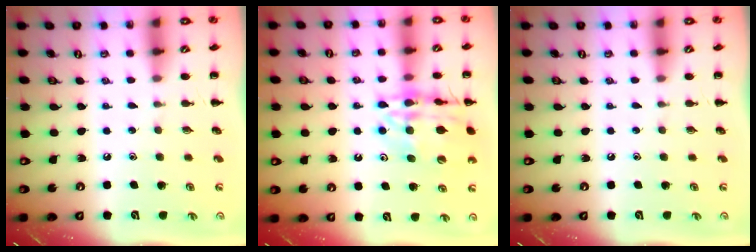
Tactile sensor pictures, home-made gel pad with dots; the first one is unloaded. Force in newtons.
{"total": 17.7, "press": 17.6, "slide": 1.6}
{"total": 0.0}